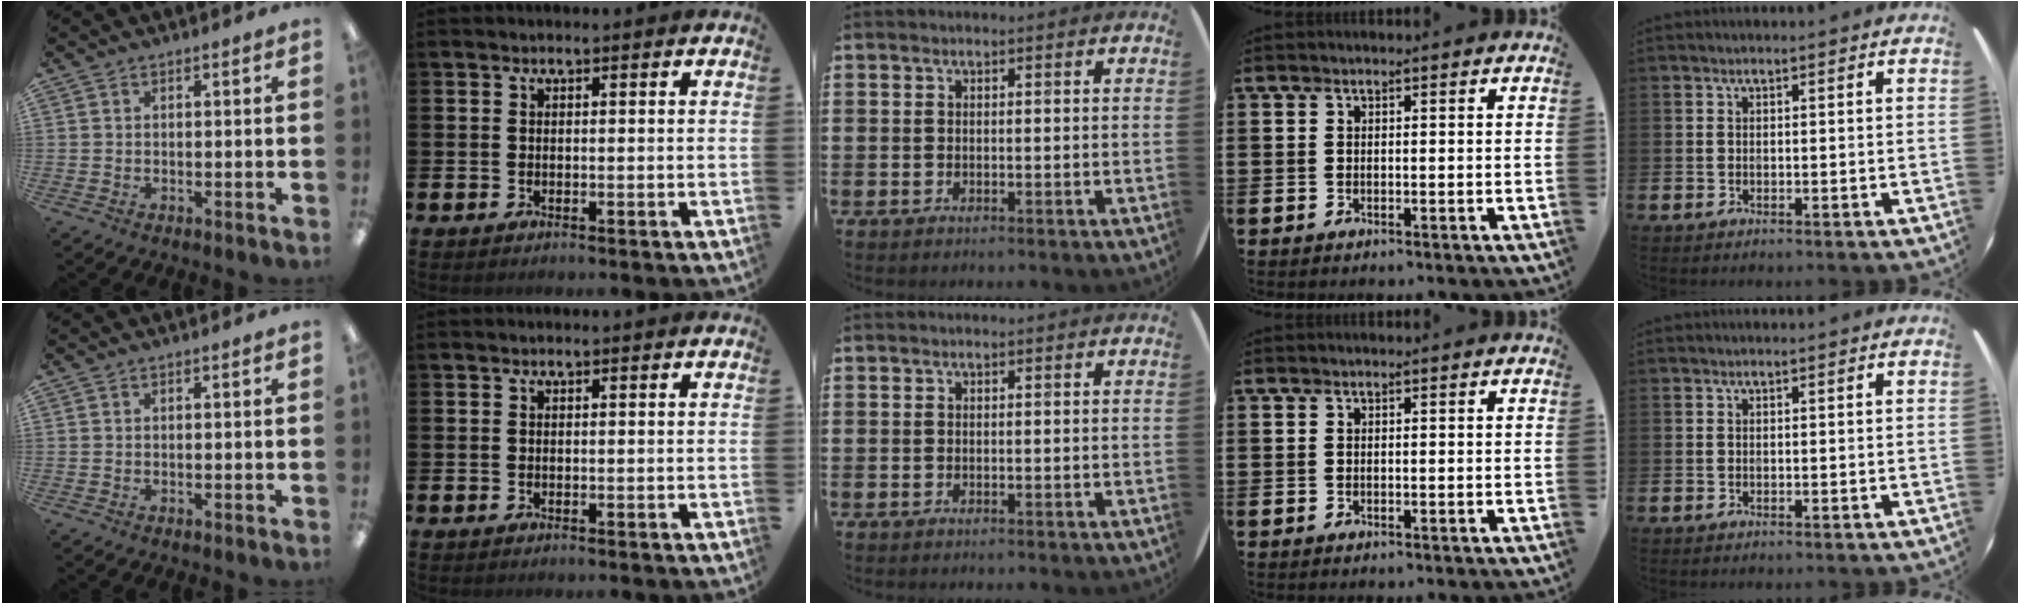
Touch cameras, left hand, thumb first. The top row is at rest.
{}